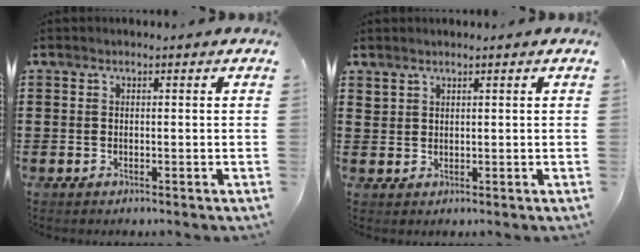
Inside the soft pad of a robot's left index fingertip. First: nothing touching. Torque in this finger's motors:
{"motor_torque": [-1.09, 1.05, -0.26, -0.08]}